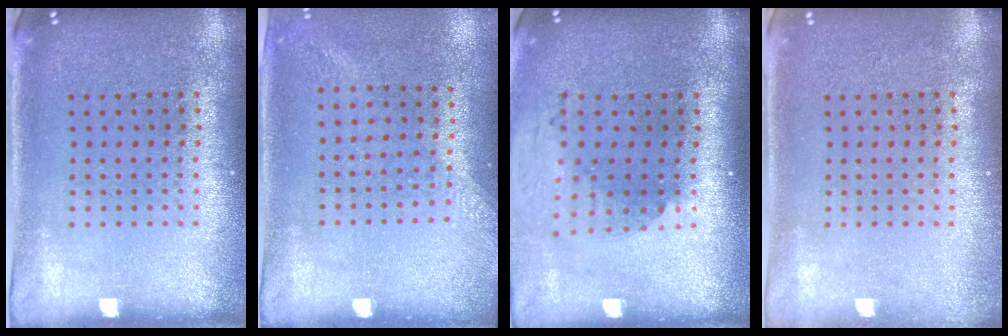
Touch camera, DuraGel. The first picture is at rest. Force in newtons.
{"total": 1.4, "press": 1.1, "slide": 0.9}
{"total": 2.0, "press": 1.5, "slide": 1.4}
{"total": 0.8, "press": 0.8, "slide": 0.1}